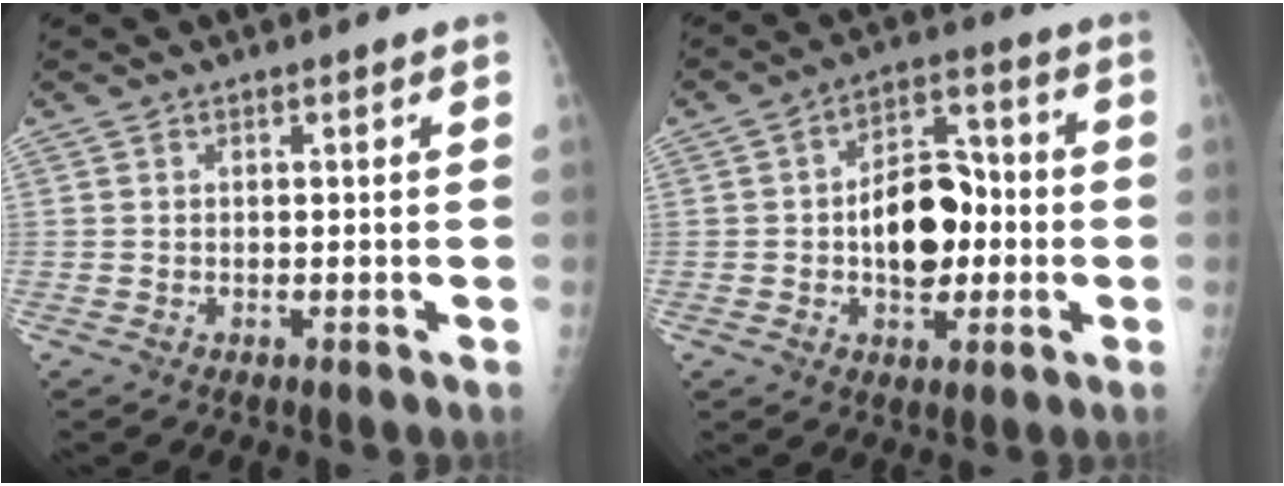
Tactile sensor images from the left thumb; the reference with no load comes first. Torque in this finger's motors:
{"motor_torque": [1.20, 1.11, 0.43, -0.33, 0.24]}